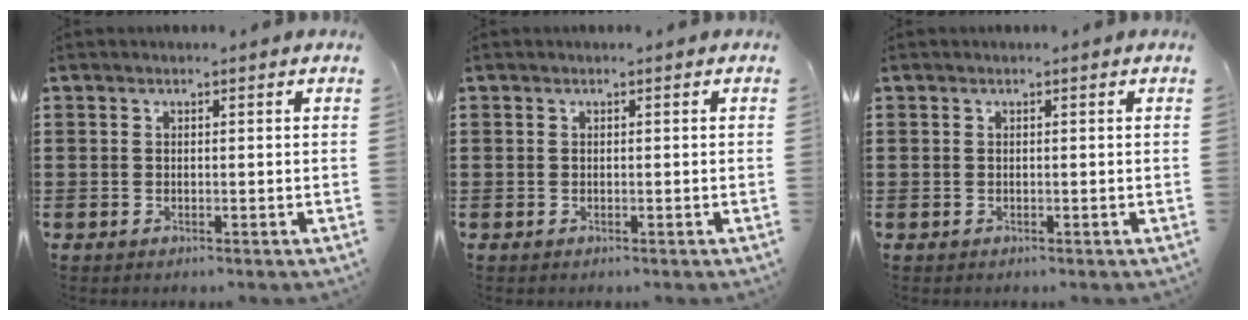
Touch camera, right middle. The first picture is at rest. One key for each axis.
{"total": 0.0}
{"total": 0.0}